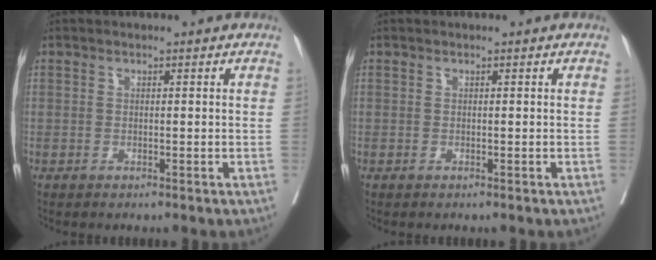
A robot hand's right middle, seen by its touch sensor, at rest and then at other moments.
{"total": 0.0}